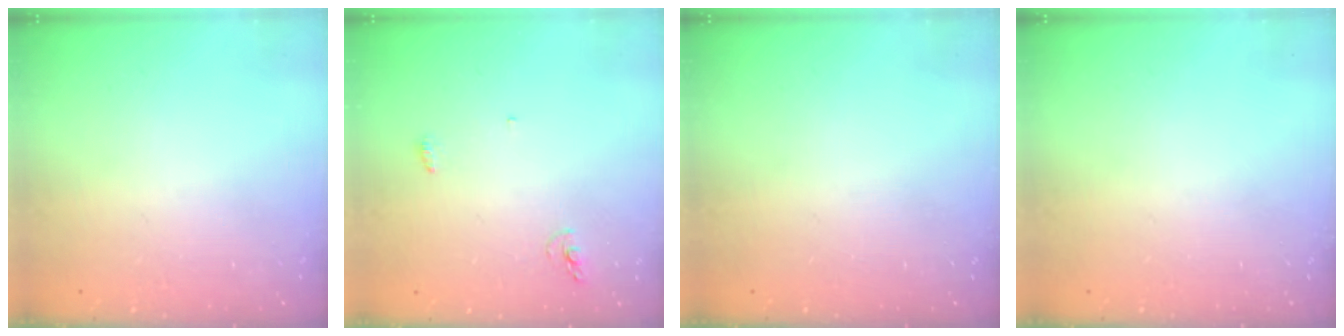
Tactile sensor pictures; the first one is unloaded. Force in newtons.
{"total": 4.5, "press": 4.2, "slide": 1.5}
{"total": 0.0}
{"total": 0.0}